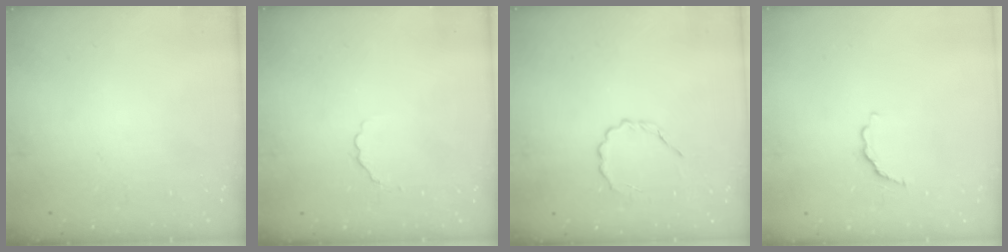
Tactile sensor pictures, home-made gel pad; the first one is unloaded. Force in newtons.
{"total": 1.9, "press": 1.7, "slide": 0.8}
{"total": 3.0, "press": 2.8, "slide": 1.0}
{"total": 3.4, "press": 3.3, "slide": 0.6}